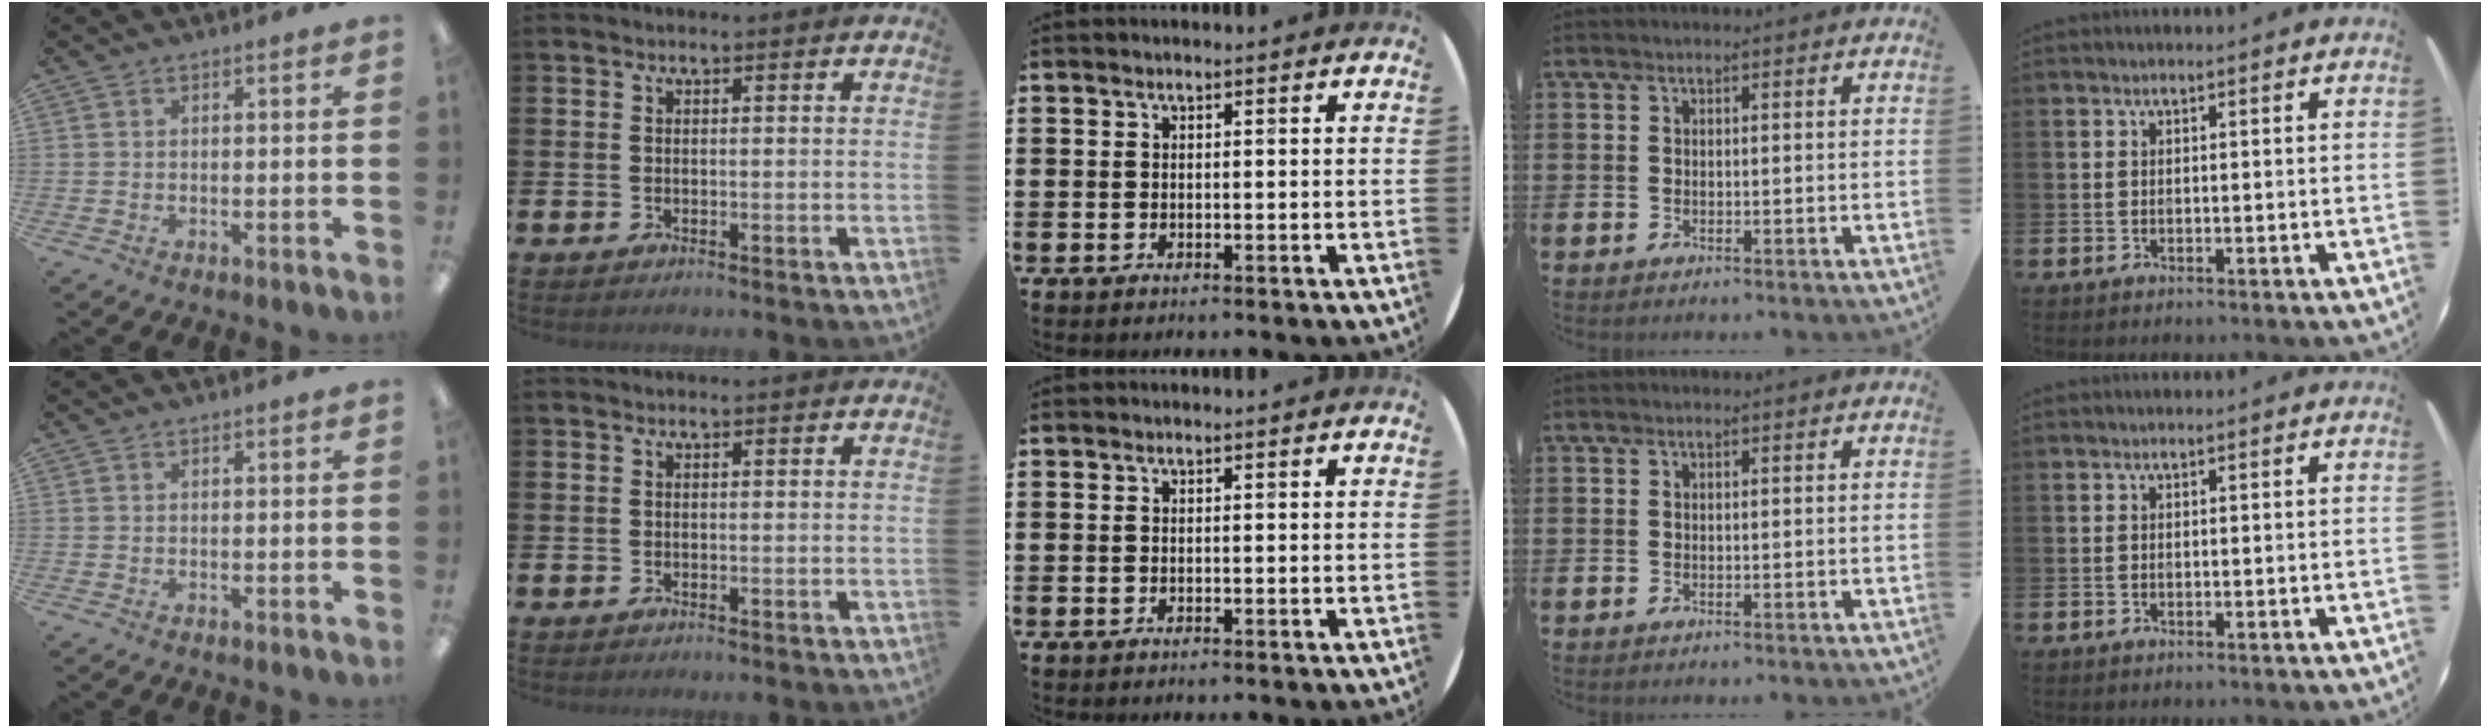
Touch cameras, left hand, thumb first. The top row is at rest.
{}